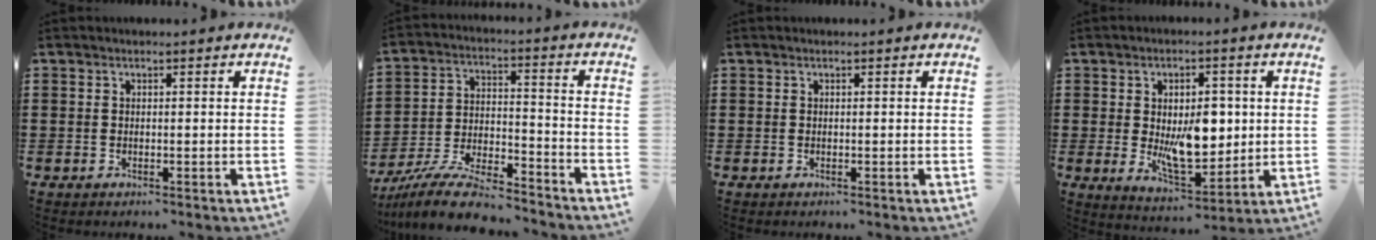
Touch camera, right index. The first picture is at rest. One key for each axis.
{"total": 10.0, "fx": -9.1, "fy": 1.1, "fz": 3.8, "tx": -0.079, "ty": 0.014, "tz": -0.179}
{"total": 0.0}
{"total": 9.5, "fx": 0.4, "fy": 5.3, "fz": 7.9, "tx": -0.118, "ty": 0.001, "tz": 0.005}